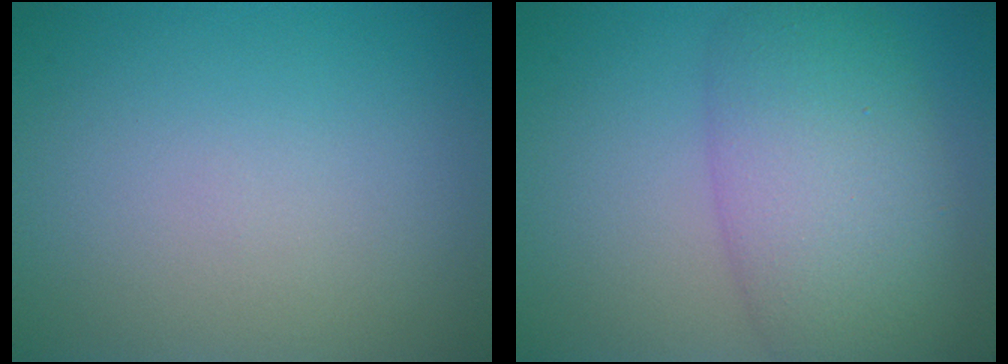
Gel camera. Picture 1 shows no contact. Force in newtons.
{"total": 7.9, "press": 7.9, "slide": 0.3}